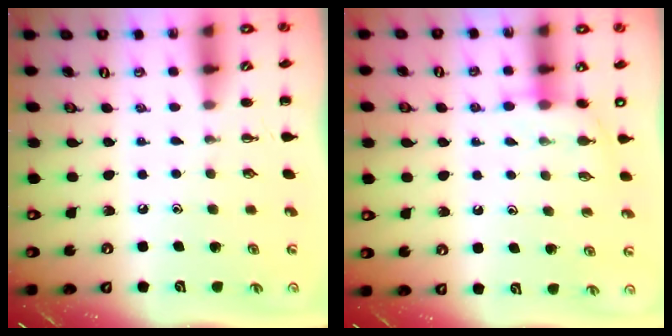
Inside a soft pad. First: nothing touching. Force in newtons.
{"total": 5.3, "press": 5.3, "slide": 0.6}